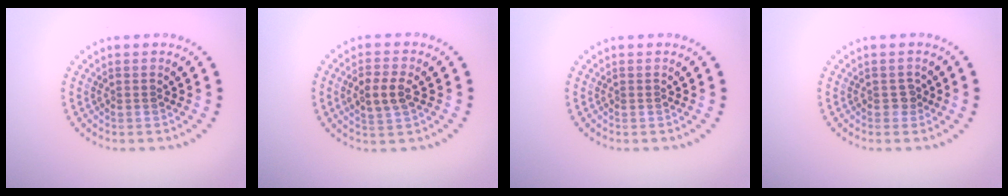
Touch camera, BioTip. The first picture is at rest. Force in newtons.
{"total": 2.9, "press": 2.8, "slide": 0.7}
{"total": 0.0}
{"total": 0.8, "press": 0.8, "slide": 0.3}